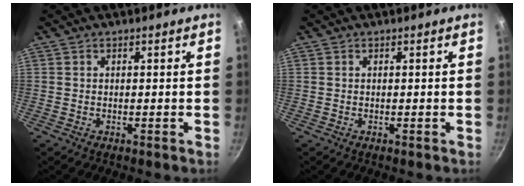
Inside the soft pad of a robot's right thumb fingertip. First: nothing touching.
{"total": 0.0}